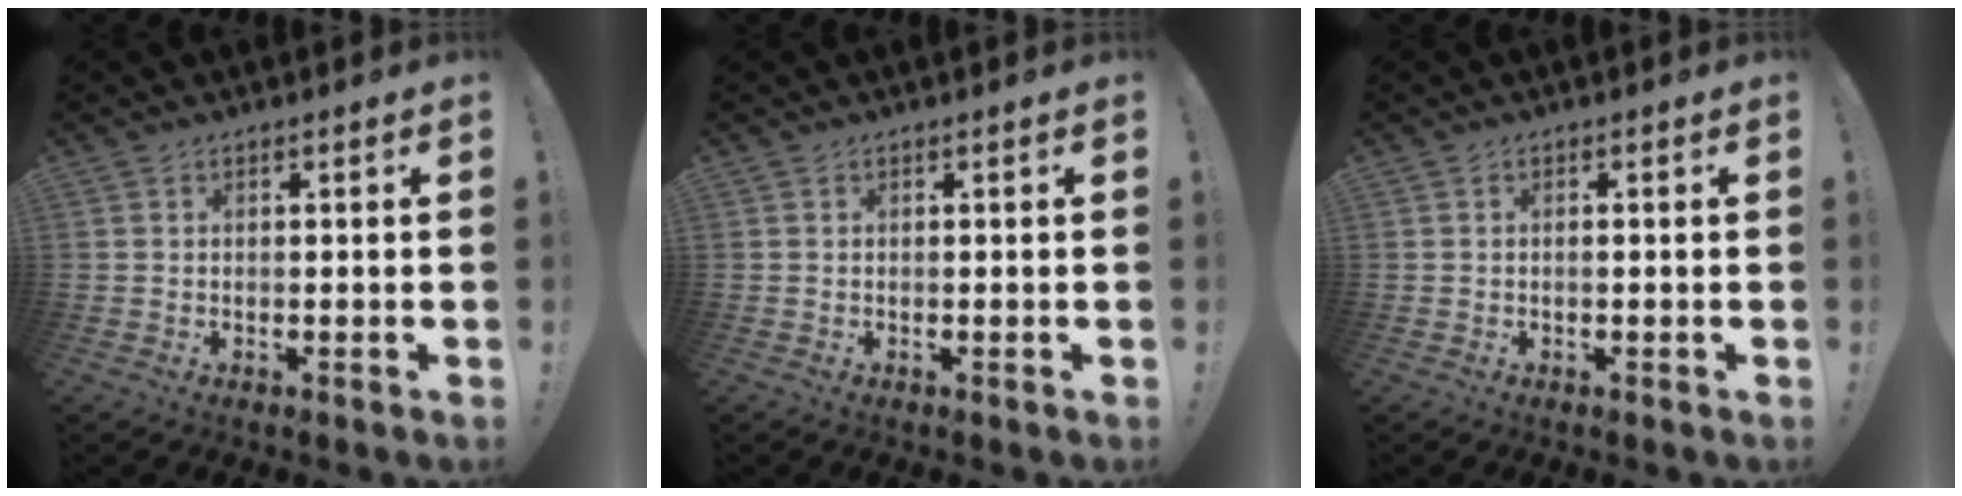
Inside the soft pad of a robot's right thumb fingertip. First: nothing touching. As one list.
[{"total": 0.0}, {"total": 0.7, "force": [-0.4, 0.0, 0.6], "torque": [-0.017, 0.001, -0.006]}]